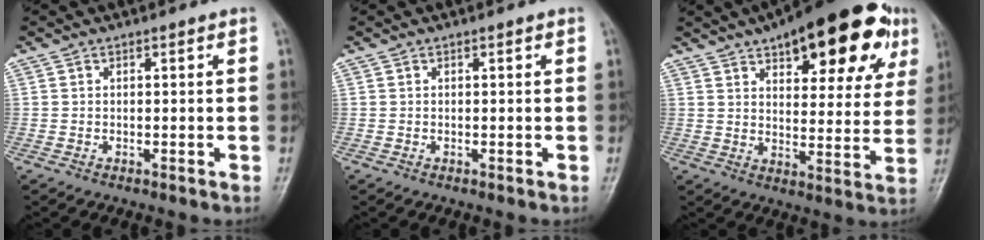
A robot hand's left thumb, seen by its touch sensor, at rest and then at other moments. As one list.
[{"total": 0.0}, {"total": 23.6, "force": [12.7, 9.9, 17.3], "torque": [-0.201, -0.009, 0.176]}]